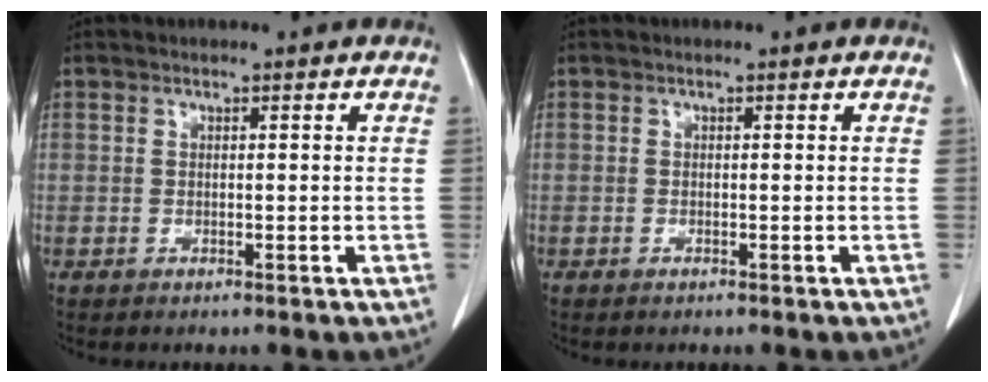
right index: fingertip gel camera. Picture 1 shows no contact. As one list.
[{"total": 0.0}]